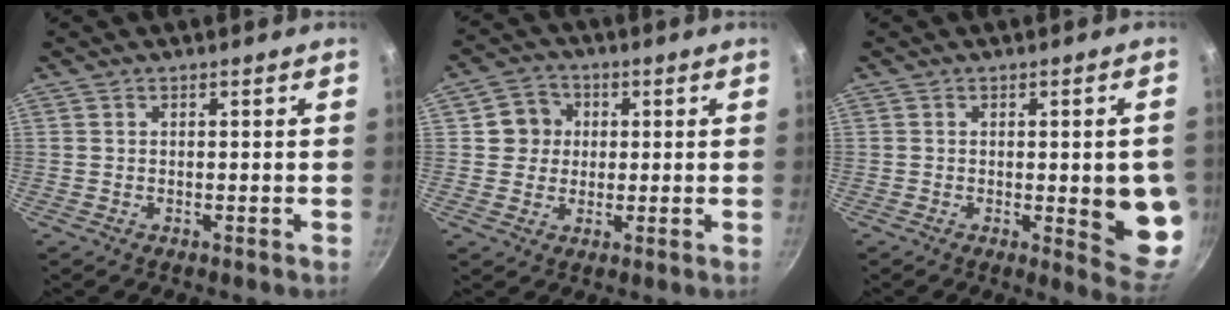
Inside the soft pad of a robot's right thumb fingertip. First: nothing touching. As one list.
[{"total": 6.0, "force": [1.0, 5.7, 1.8], "torque": [0.011, 0.007, 0.007]}, {"total": 10.7, "force": [-0.9, 3.1, 10.2], "torque": [-0.101, -0.012, -0.009]}]